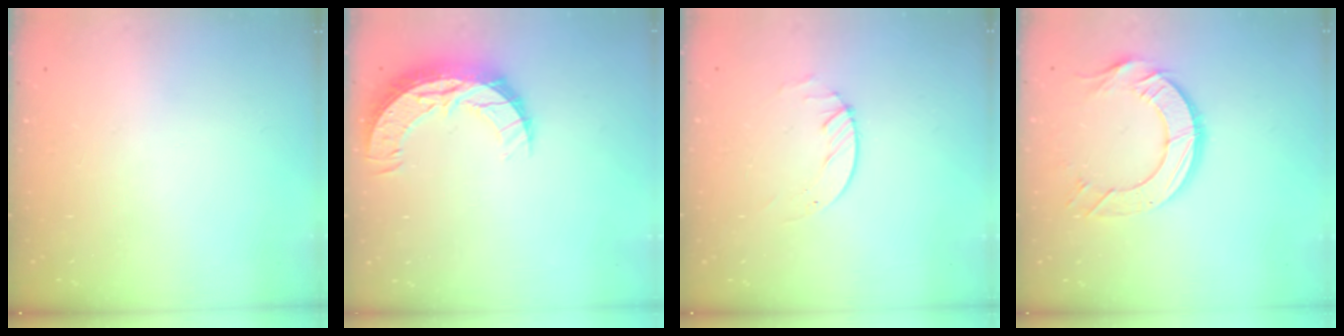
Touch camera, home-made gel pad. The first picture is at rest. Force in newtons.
{"total": 10.2, "press": 10.2, "slide": 0.6}
{"total": 2.0, "press": 2.0, "slide": 0.2}
{"total": 11.6, "press": 11.5, "slide": 1.1}